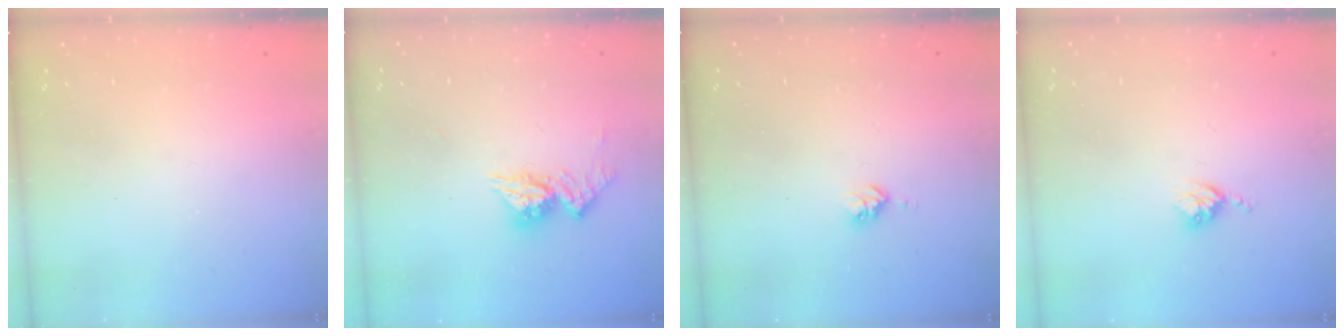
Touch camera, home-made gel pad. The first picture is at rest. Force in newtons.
{"total": 9.9, "press": 9.8, "slide": 0.9}
{"total": 3.7, "press": 3.7, "slide": 0.5}
{"total": 3.6, "press": 3.6, "slide": 0.6}